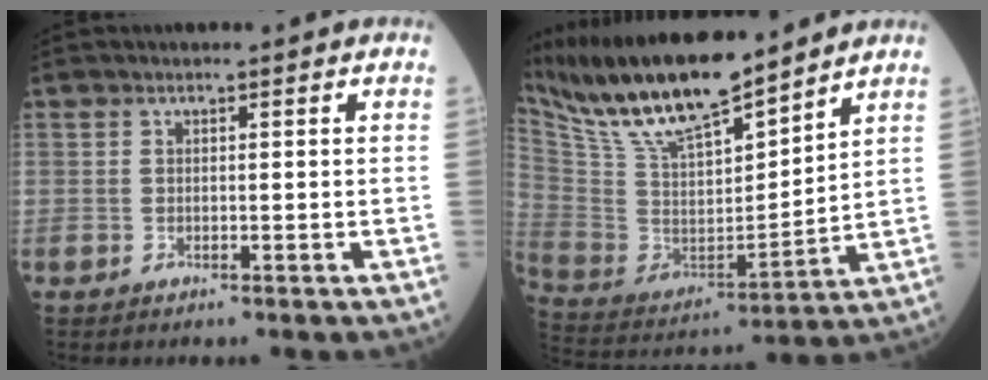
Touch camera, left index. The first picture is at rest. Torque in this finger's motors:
{"motor_torque": [0.50, -0.84, 0.77, 0.17]}